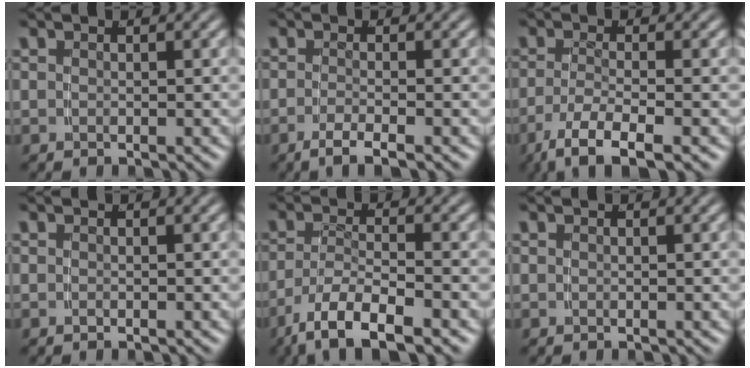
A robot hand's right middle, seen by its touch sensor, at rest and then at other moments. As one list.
[{"total": 3.2, "force": [-2.5, 0.1, 1.9], "torque": [-0.035, -0.007, -0.038]}, {"total": 6.2, "force": [-4.5, 1.6, 4.0], "torque": [-0.078, -0.033, -0.052]}, {"total": 0.0}, {"total": 6.9, "force": [-4.5, 2.6, 4.6], "torque": [-0.090, -0.030, -0.055]}, {"total": 0.0}]